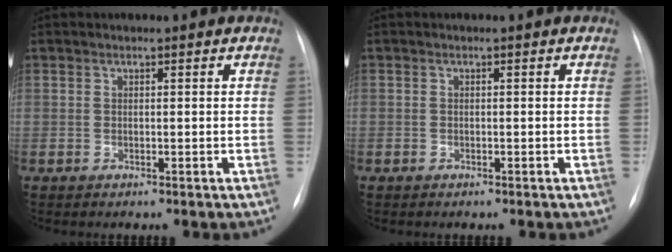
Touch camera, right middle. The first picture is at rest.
{"total": 0.7, "force": [-0.3, 0.6, -0.1], "torque": [-0.001, 0.007, -0.007]}